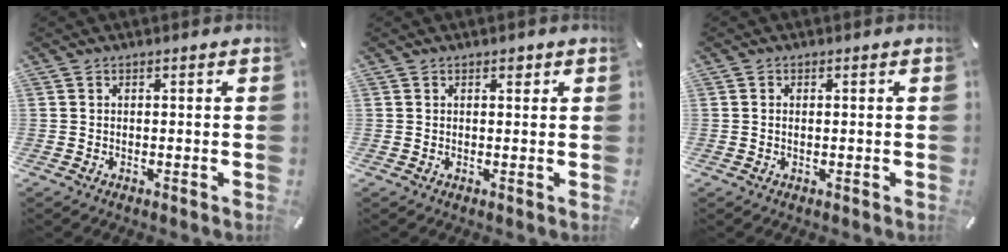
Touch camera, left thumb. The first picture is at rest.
{"total": 1.1, "force": [0.6, 0.8, 0.6], "torque": [-0.004, 0.000, 0.008]}
{"total": 0.6, "force": [0.0, 0.4, 0.5], "torque": [-0.010, 0.002, 0.000]}